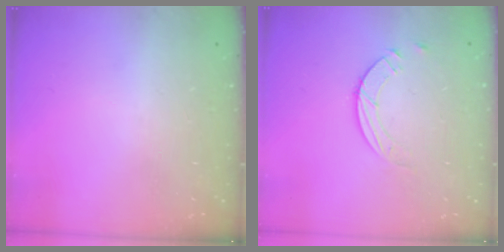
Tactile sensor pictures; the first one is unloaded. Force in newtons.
{"total": 6.0, "press": 6.0, "slide": 0.6}